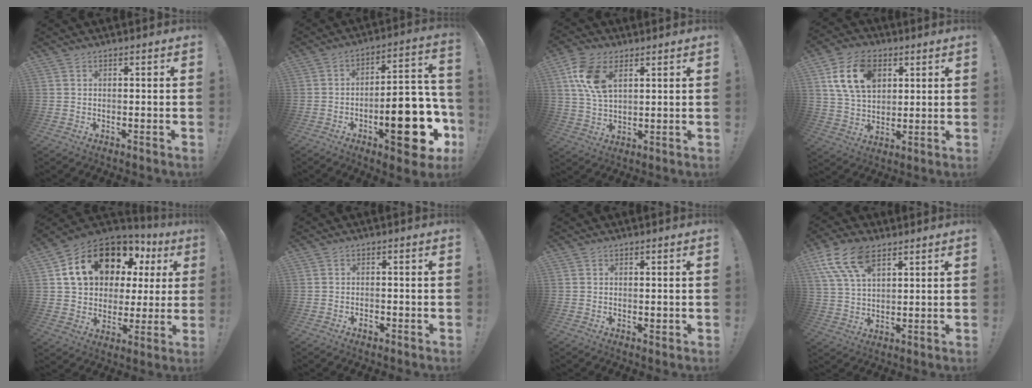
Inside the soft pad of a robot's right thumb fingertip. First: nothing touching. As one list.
[{"total": 21.4, "force": [-8.4, 7.7, 18.2], "torque": [-0.222, 0.045, -0.121]}, {"total": 11.3, "force": [5.0, 6.4, 7.8], "torque": [-0.165, -0.006, 0.093]}, {"total": 15.1, "force": [5.9, 10.2, 9.4], "torque": [-0.177, -0.006, 0.116]}, {"total": 19.3, "force": [10.1, 12.2, 11.0], "torque": [-0.184, -0.045, 0.198]}, {"total": 1.5, "force": [-1.3, 0.5, 0.7], "torque": [-0.017, 0.006, -0.021]}, {"total": 0.7, "force": [0.3, 0.4, 0.5], "torque": [-0.009, 0.000, 0.006]}, {"total": 13.0, "force": [7.1, 6.9, 8.4], "torque": [-0.169, -0.012, 0.137]}]